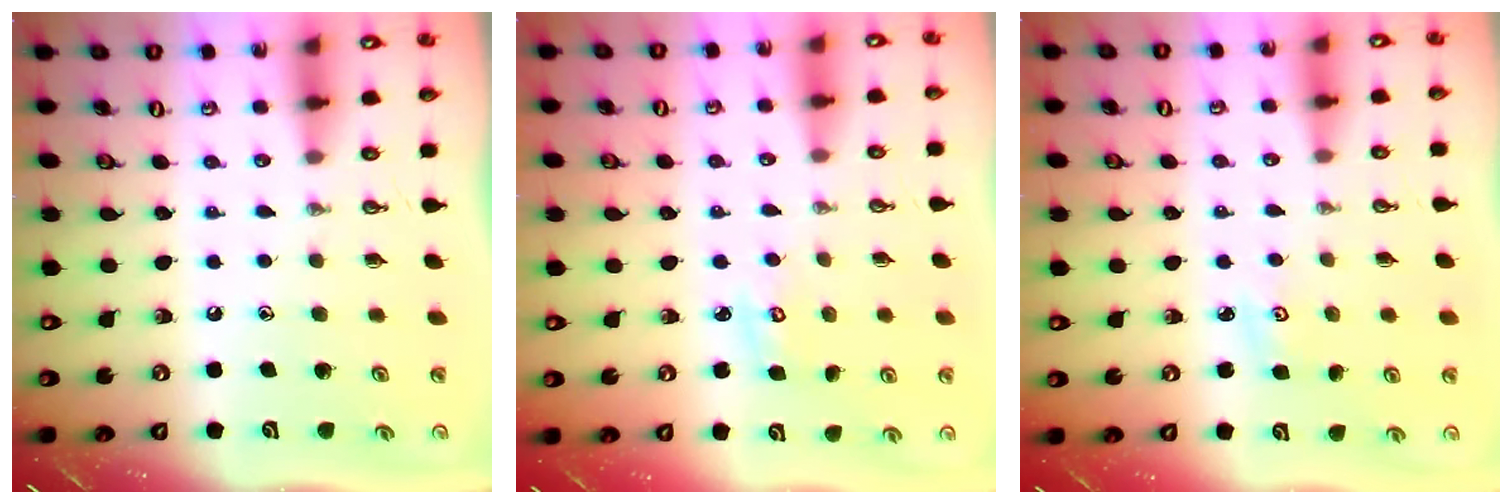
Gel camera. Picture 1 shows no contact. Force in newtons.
{"total": 2.9, "press": 2.9, "slide": 0.2}
{"total": 2.5, "press": 2.4, "slide": 0.4}